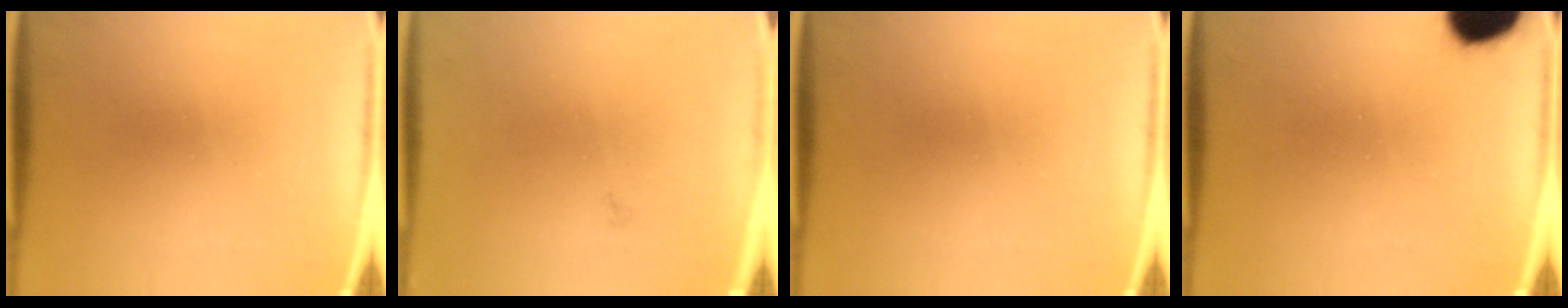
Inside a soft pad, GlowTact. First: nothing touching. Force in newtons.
{"total": 0.7}
{"total": 0.0}
{"total": 15.7}